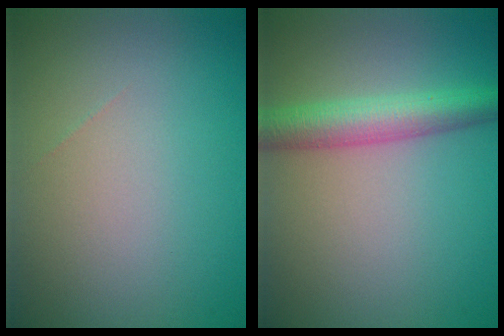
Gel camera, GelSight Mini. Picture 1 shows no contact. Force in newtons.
{"total": 4.5, "press": 4.5, "slide": 0.1}